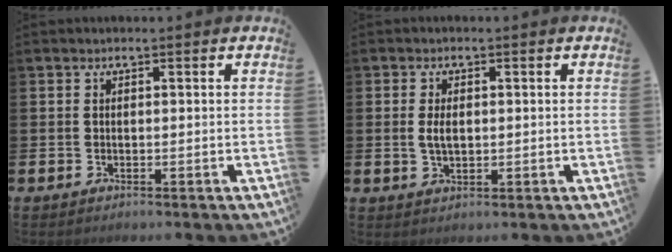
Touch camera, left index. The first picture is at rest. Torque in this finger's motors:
{"motor_torque": [0.70, 0.30, 0.05, 0.12]}